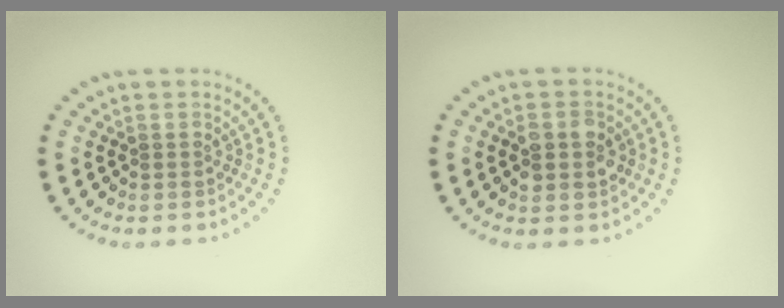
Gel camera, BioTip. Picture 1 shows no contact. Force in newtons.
{"total": 3.0, "press": 2.9, "slide": 0.2}